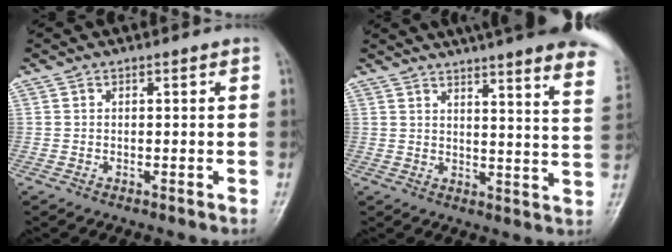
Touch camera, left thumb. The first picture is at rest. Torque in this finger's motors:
{"motor_torque": [1.11, -0.33, 1.43, -1.34, 0.08]}